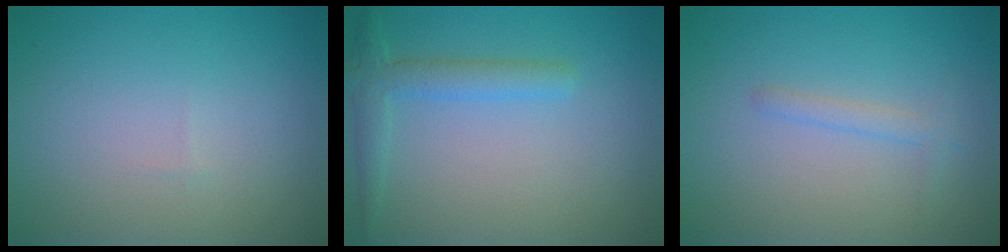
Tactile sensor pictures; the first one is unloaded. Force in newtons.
{"total": 2.6, "press": 2.6, "slide": 0.2}
{"total": 1.2, "press": 1.2, "slide": 0.0}